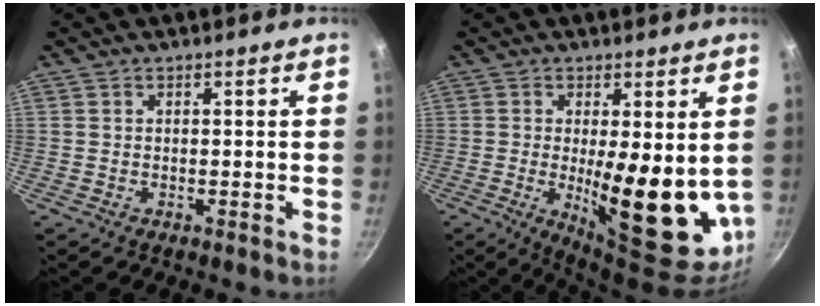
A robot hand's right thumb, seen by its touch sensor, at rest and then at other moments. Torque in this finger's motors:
{"motor_torque": [1.01, 3.40, 2.06, -0.18, 0.31]}